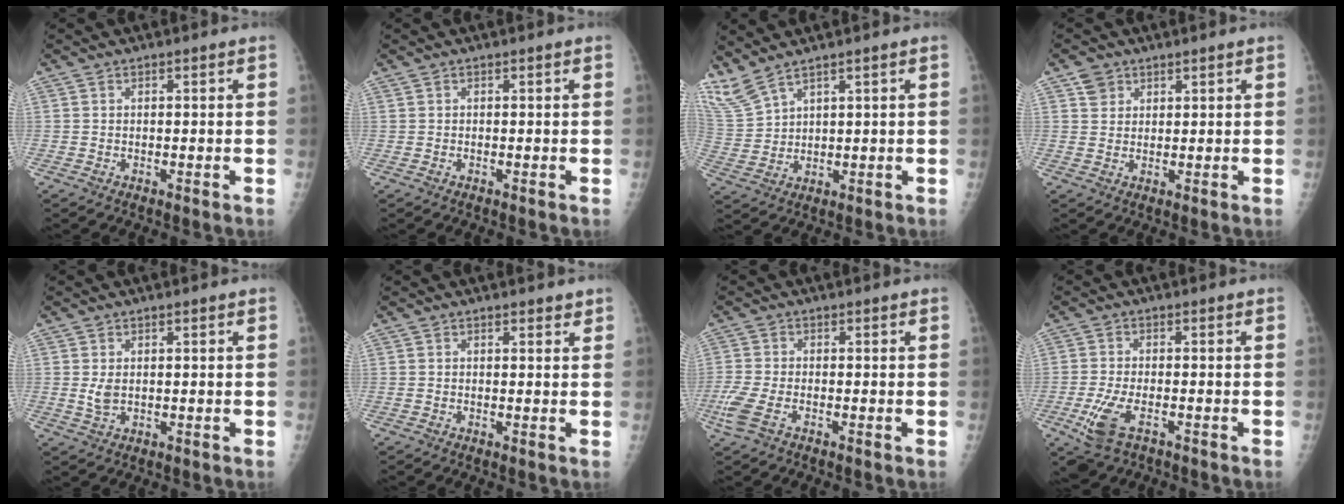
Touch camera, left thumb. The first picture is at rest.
{"total": 0.0}
{"total": 7.2, "force": [6.2, 1.6, 3.3], "torque": [-0.089, -0.019, 0.150]}
{"total": 2.6, "force": [1.8, 1.9, 0.3], "torque": [0.012, -0.007, 0.031]}
{"total": 2.3, "force": [0.3, 1.5, 1.8], "torque": [-0.033, -0.007, 0.009]}
{"total": 1.3, "force": [1.2, 0.5, 0.4], "torque": [0.004, -0.003, 0.012]}
{"total": 5.1, "force": [-2.4, 2.4, 3.8], "torque": [-0.110, -0.003, -0.049]}
{"total": 7.3, "force": [-3.5, 3.4, 5.4], "torque": [-0.118, 0.000, -0.057]}